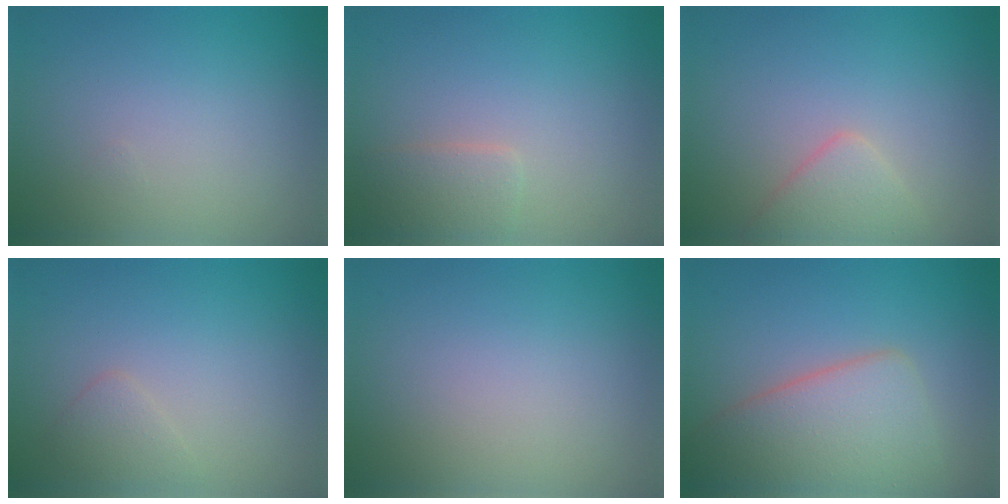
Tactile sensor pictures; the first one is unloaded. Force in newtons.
{"total": 2.0, "press": 2.0, "slide": 0.0}
{"total": 2.6, "press": 2.6, "slide": 0.2}
{"total": 1.2, "press": 1.2, "slide": 0.1}
{"total": 0.0}
{"total": 6.5, "press": 6.5, "slide": 0.2}